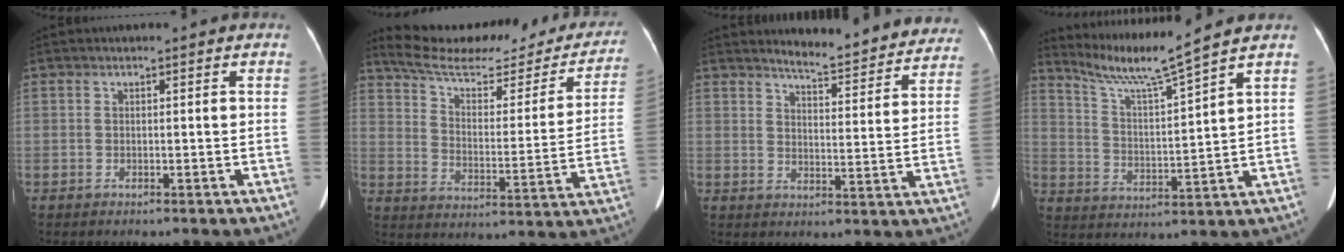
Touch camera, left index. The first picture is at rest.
{"total": 26.6, "force": [23.4, 6.7, 10.7], "torque": [-0.157, -0.031, 0.303]}
{"total": 15.9, "force": [15.1, 2.3, 4.3], "torque": [-0.040, -0.053, 0.168]}
{"total": 9.2, "force": [8.0, -2.6, 3.9], "torque": [-0.077, -0.015, 0.152]}